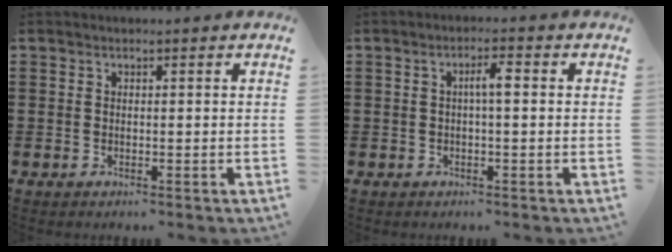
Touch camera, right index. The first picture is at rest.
{"total": 2.6, "force": [0.0, 0.5, 2.6], "torque": [-0.049, 0.005, -0.003]}